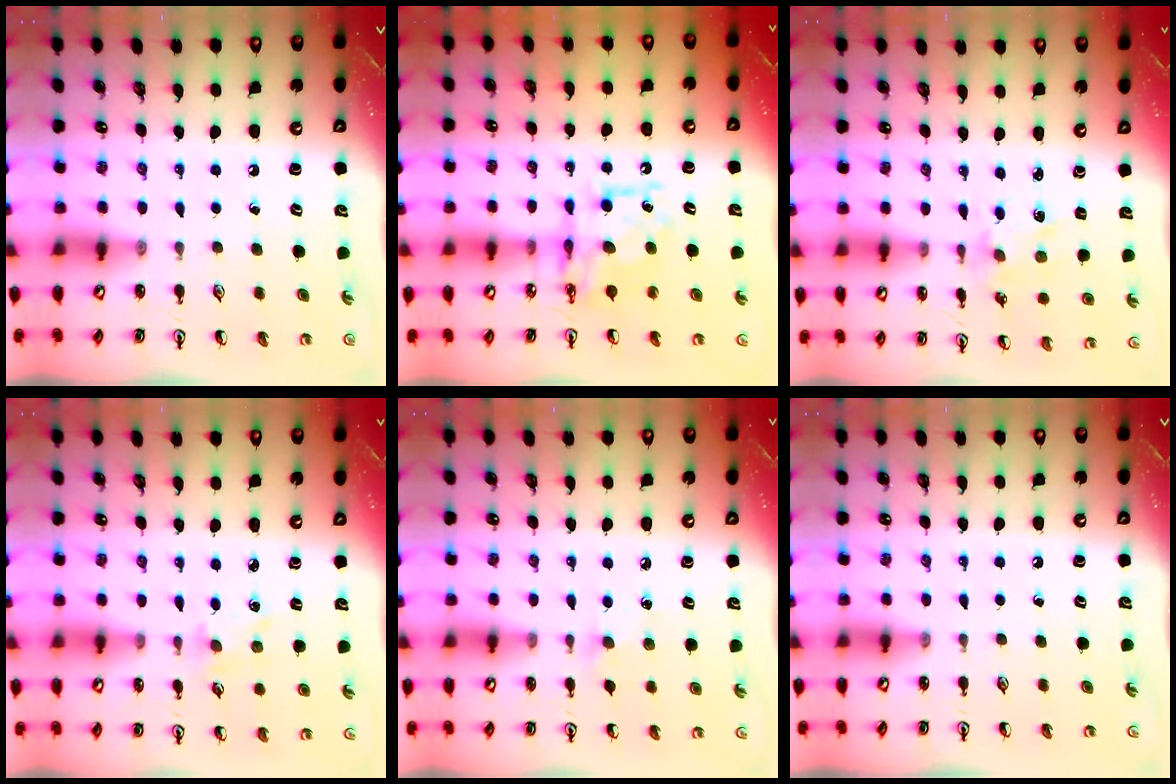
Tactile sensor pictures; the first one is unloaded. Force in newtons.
{"total": 8.6, "press": 8.6, "slide": 0.3}
{"total": 2.0, "press": 1.8, "slide": 0.7}
{"total": 2.0, "press": 2.0, "slide": 0.4}
{"total": 4.8, "press": 4.7, "slide": 0.7}
{"total": 0.0}